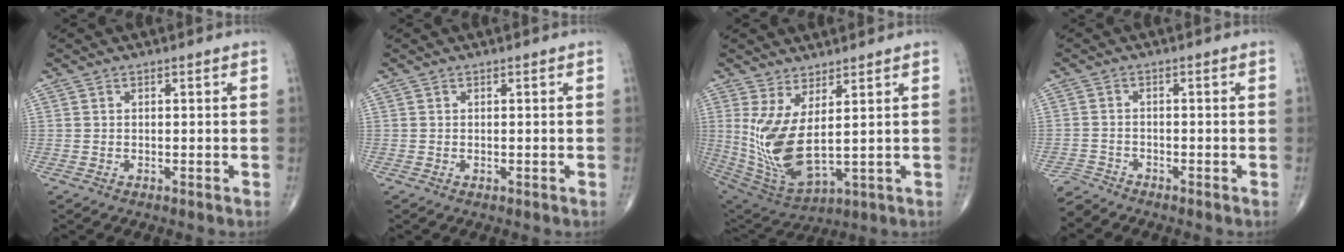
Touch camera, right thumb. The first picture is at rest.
{"total": 0.0}
{"total": 13.3, "force": [2.3, 5.0, 12.1], "torque": [-0.262, -0.036, 0.068]}
{"total": 2.4, "force": [-2.4, 0.1, -0.7], "torque": [0.009, -0.009, -0.051]}